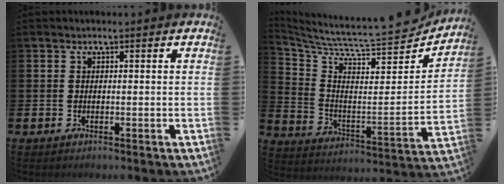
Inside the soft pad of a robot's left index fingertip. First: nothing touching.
{"total": 7.5, "force": [6.6, 1.6, 3.1], "torque": [-0.086, -0.070, 0.104]}